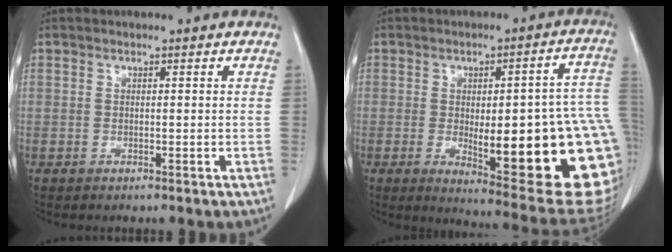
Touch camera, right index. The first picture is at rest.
{"total": 25.8, "force": [-4.2, 4.9, 24.9], "torque": [-0.226, -0.003, -0.040]}